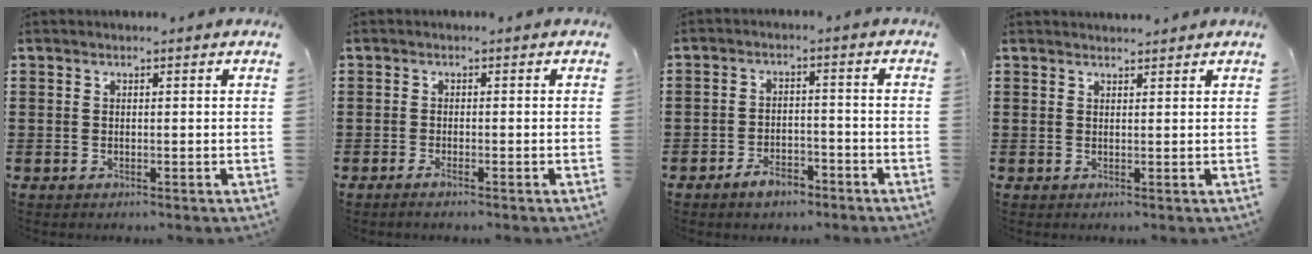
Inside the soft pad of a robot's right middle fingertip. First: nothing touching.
{"total": 1.1, "force": [-0.6, 0.0, 0.9], "torque": [-0.016, -0.006, -0.010]}
{"total": 4.0, "force": [-3.3, 1.6, 1.5], "torque": [-0.025, 0.012, -0.064]}
{"total": 1.3, "force": [1.3, 0.2, 0.0], "torque": [-0.004, 0.002, 0.025]}